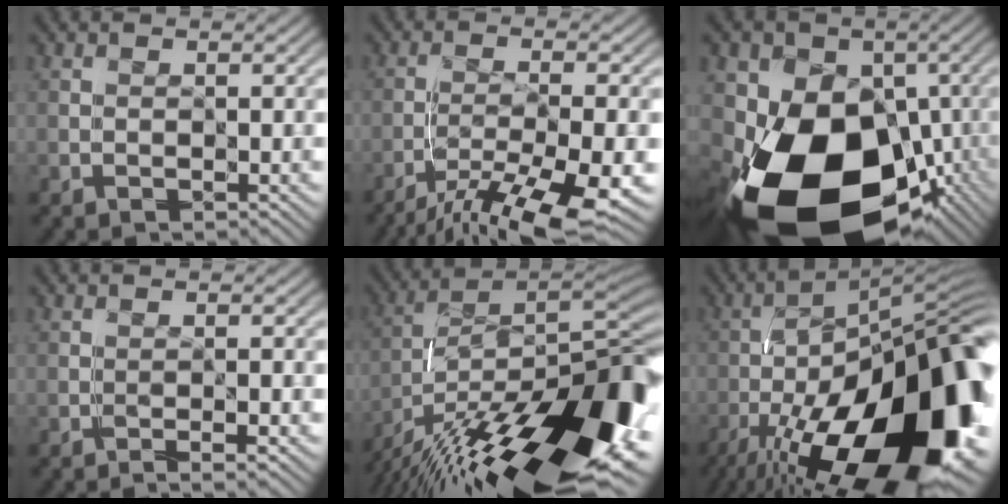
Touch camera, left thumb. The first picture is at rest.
{"total": 11.7, "force": [-8.1, 2.3, 8.2], "torque": [-0.153, -0.013, -0.124]}
{"total": 19.7, "force": [-5.8, 14.7, 11.7], "torque": [-0.220, -0.046, -0.081]}
{"total": 2.1, "force": [-1.2, 0.0, 1.8], "torque": [-0.032, 0.004, -0.018]}
{"total": 20.8, "force": [-13.2, 6.5, 14.7], "torque": [-0.221, -0.005, -0.210]}
{"total": 22.8, "force": [-11.0, 8.1, 18.3], "torque": [-0.312, -0.027, -0.173]}